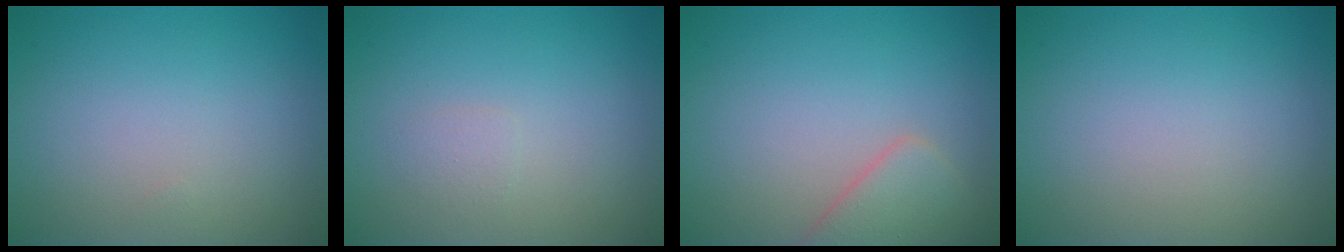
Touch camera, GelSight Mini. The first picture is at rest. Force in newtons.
{"total": 0.9, "press": 0.9, "slide": 0.0}
{"total": 2.8, "press": 2.8, "slide": 0.3}
{"total": 0.0}